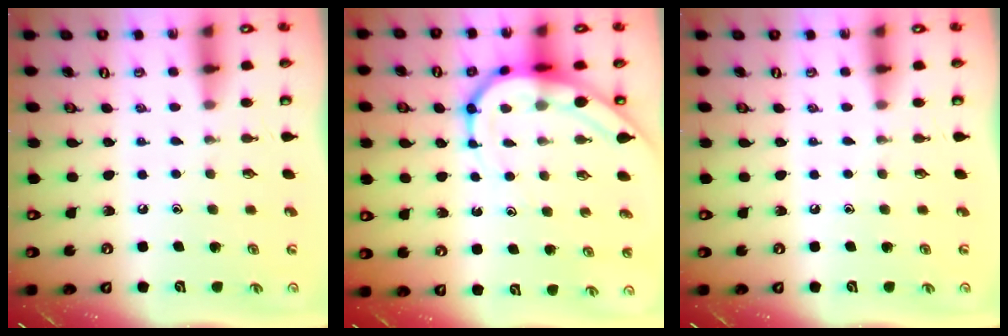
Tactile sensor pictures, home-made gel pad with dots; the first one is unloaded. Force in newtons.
{"total": 9.1, "press": 9.1, "slide": 0.8}
{"total": 0.0}